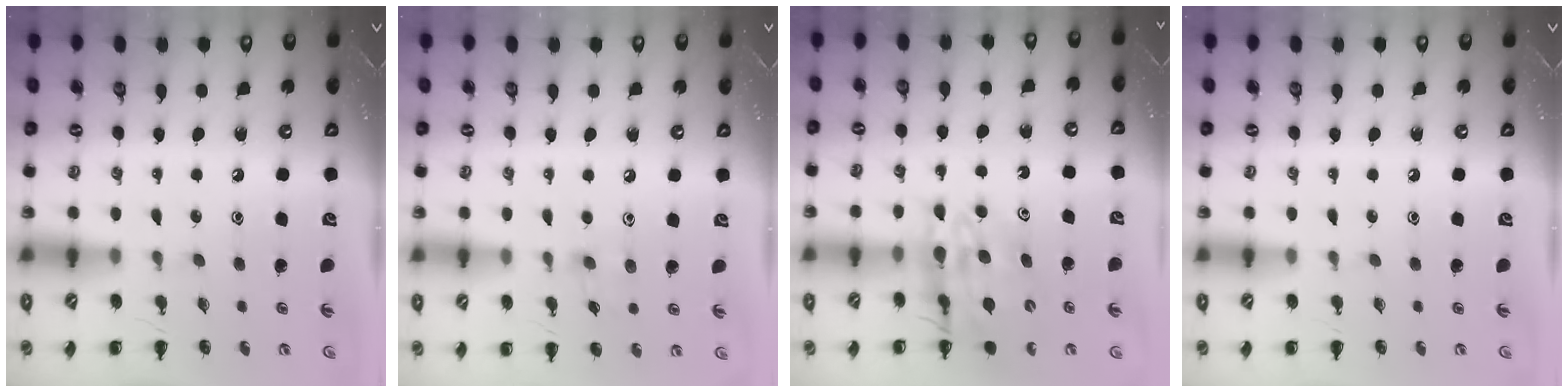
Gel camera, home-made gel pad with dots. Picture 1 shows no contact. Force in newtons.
{"total": 3.2, "press": 3.1, "slide": 1.0}
{"total": 14.4, "press": 13.9, "slide": 3.5}
{"total": 0.0}